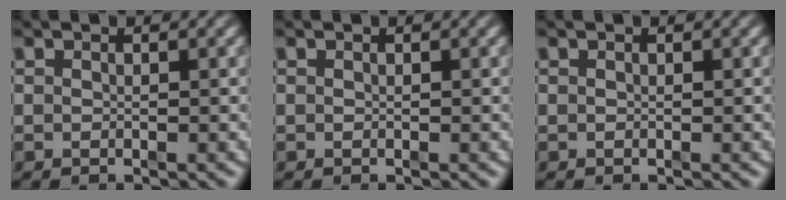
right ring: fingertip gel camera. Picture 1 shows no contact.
{"total": 0.0}
{"total": 0.0}